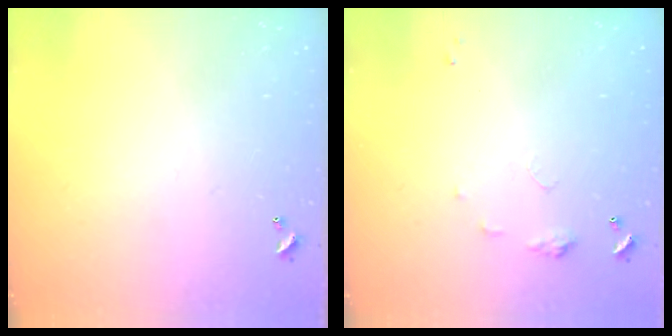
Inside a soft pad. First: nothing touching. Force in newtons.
{"total": 4.5, "press": 4.4, "slide": 0.5}